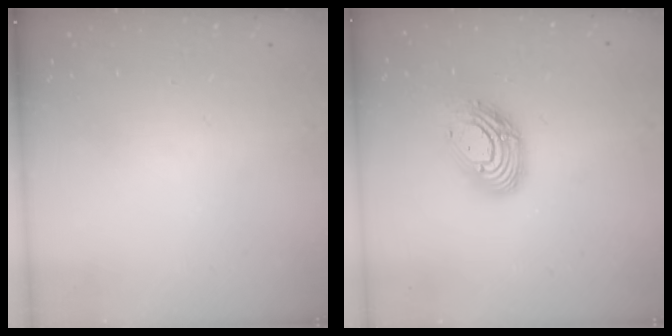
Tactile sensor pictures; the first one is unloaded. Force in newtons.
{"total": 13.4, "press": 13.3, "slide": 1.4}